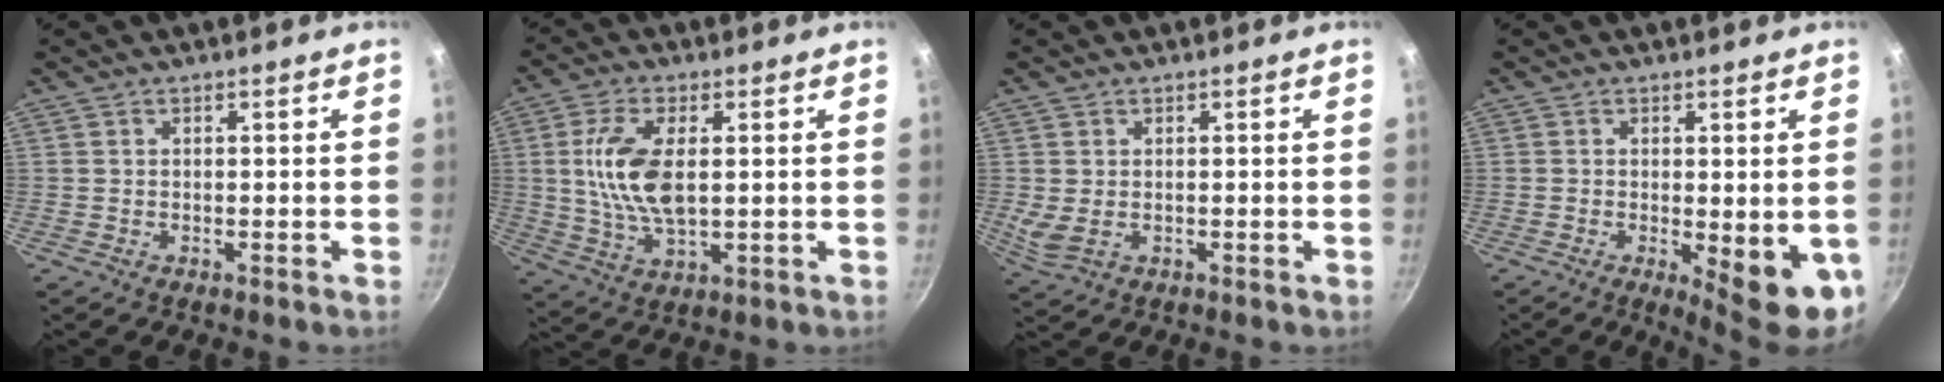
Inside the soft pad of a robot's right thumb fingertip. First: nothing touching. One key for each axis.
{"total": 11.9, "fx": 1.4, "fy": 5.7, "fz": 10.4, "tx": -0.214, "ty": -0.008, "tz": 0.032}
{"total": 3.2, "fx": -0.1, "fy": 2.0, "fz": 2.5, "tx": -0.064, "ty": -0.004, "tz": 0.007}
{"total": 10.4, "fx": -3.0, "fy": 3.4, "fz": 9.3, "tx": -0.111, "ty": -0.020, "tz": -0.030}